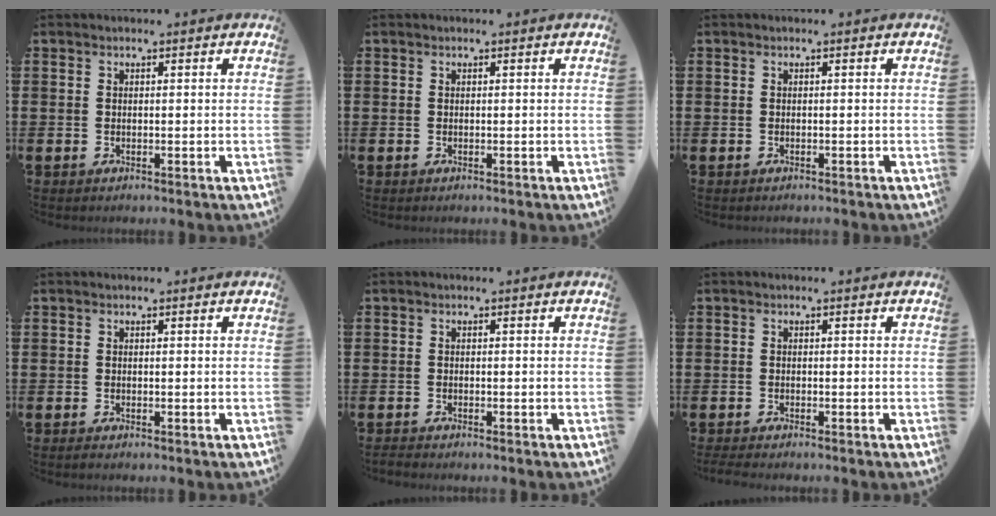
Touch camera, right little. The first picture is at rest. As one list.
[{"total": 0.0}, {"total": 0.0}, {"total": 0.0}, {"total": 0.6, "force": [-0.5, 0.0, 0.2], "torque": [-0.004, -0.001, -0.011]}, {"total": 0.7, "force": [-0.6, 0.0, 0.4], "torque": [-0.006, -0.001, -0.011]}]